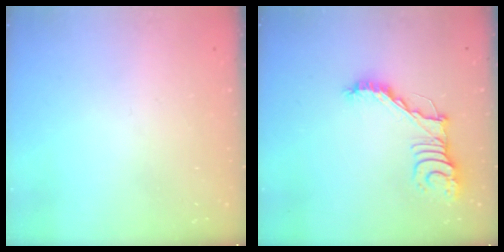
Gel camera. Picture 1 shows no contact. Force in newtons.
{"total": 13.1, "press": 13.1, "slide": 0.4}